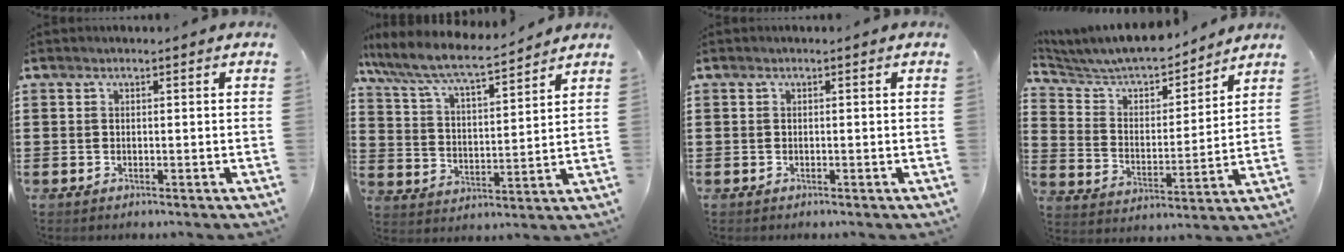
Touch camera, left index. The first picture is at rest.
{"total": 7.1, "force": [6.3, 0.9, 3.2], "torque": [-0.089, -0.037, 0.104]}
{"total": 0.0}
{"total": 7.0, "force": [6.6, 1.4, 1.7], "torque": [-0.068, -0.050, 0.112]}